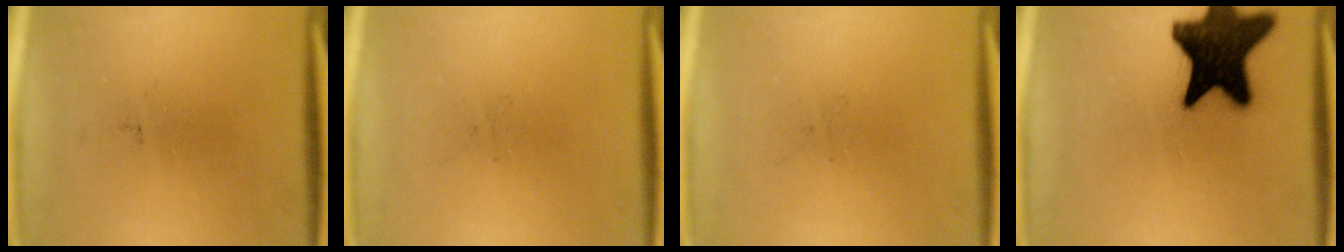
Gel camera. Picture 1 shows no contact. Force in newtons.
{"total": 0.0}
{"total": 0.0}
{"total": 19.4}